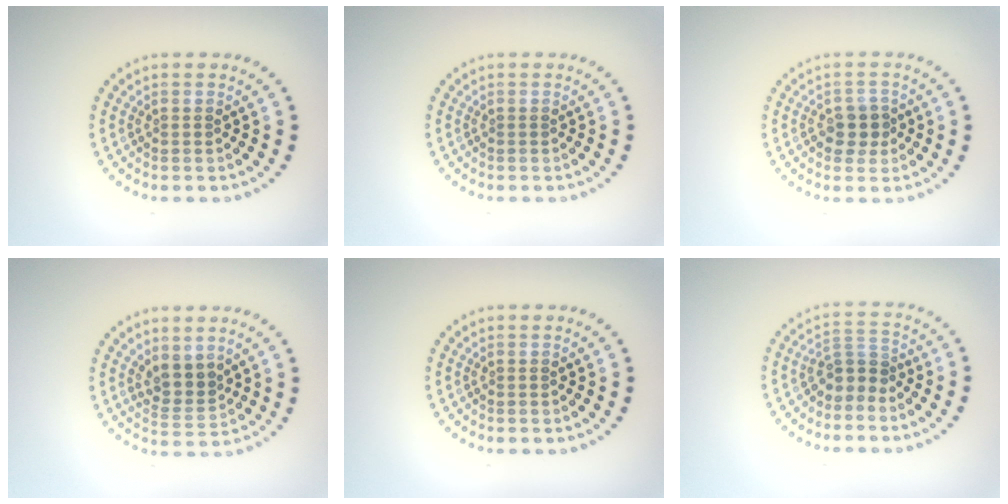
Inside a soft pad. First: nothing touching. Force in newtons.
{"total": 0.0}
{"total": 2.4, "press": 2.3, "slide": 0.8}
{"total": 2.6, "press": 2.1, "slide": 1.5}
{"total": 0.0}
{"total": 2.1, "press": 1.7, "slide": 1.3}